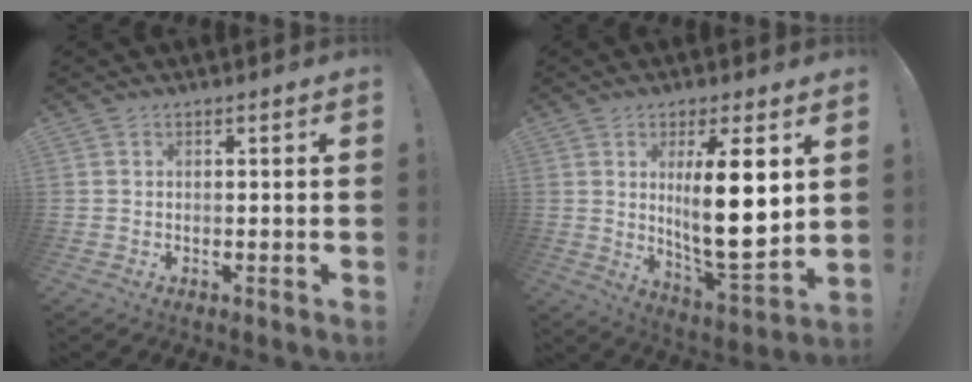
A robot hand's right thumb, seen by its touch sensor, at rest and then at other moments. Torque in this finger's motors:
{"motor_torque": [-0.39, 1.06, 0.48, 0.39, 0.09]}